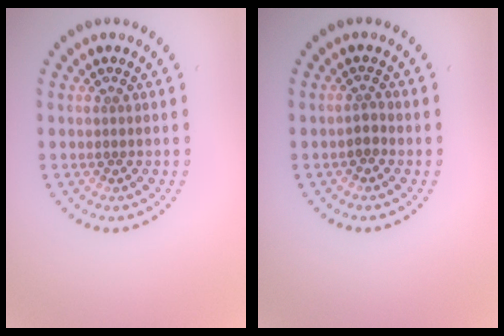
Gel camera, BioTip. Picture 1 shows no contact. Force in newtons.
{"total": 1.3, "press": 0.9, "slide": 0.9}